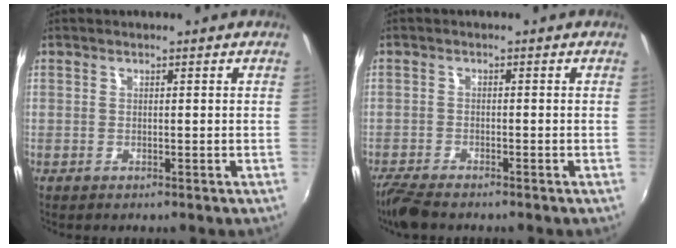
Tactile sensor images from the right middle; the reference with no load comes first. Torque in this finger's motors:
{"motor_torque": [0.14, -0.13, 0.02, 0.01]}